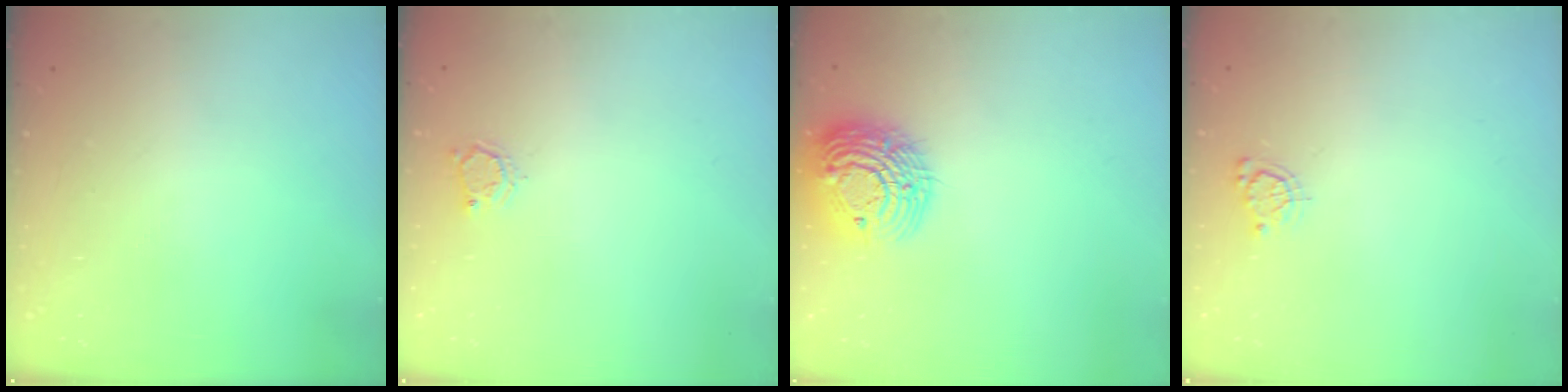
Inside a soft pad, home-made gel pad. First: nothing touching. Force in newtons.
{"total": 3.2, "press": 3.2, "slide": 0.4}
{"total": 16.8, "press": 16.7, "slide": 1.3}
{"total": 5.0, "press": 4.9, "slide": 0.6}